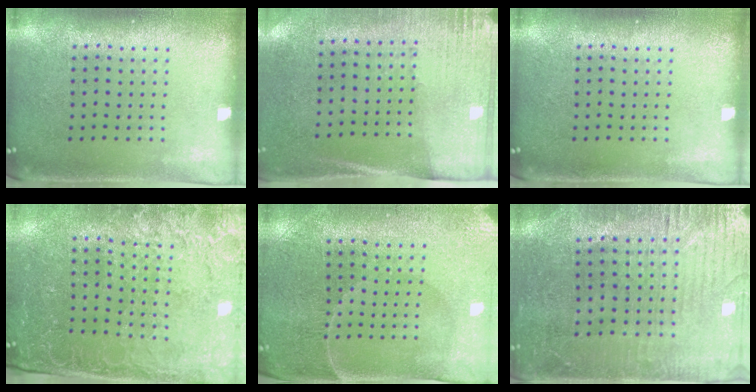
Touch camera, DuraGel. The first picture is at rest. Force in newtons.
{"total": 2.7, "press": 2.4, "slide": 1.2}
{"total": 0.0}
{"total": 3.1, "press": 2.9, "slide": 1.0}
{"total": 0.9, "press": 0.8, "slide": 0.3}
{"total": 1.6, "press": 1.5, "slide": 0.5}